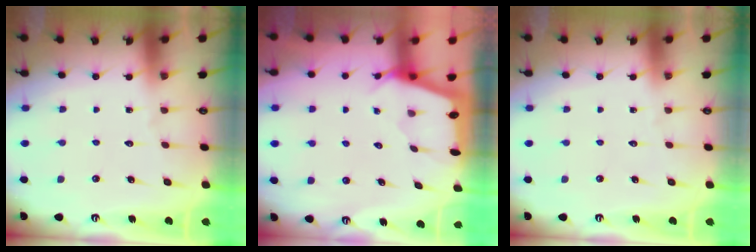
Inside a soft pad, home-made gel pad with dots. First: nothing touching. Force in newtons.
{"total": 2.3, "press": 2.3, "slide": 0.3}
{"total": 0.0}